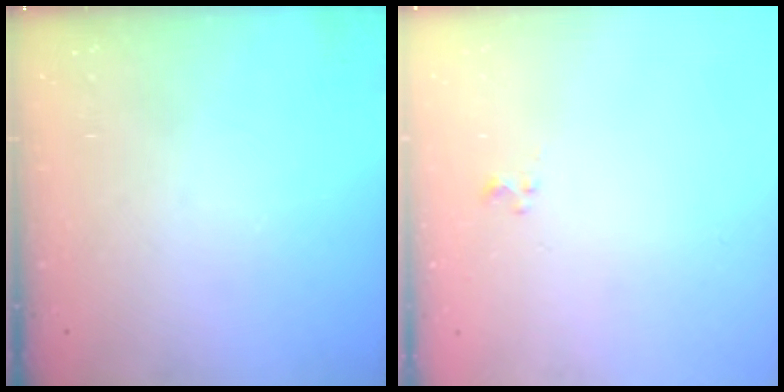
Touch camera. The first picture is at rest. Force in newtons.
{"total": 0.0}